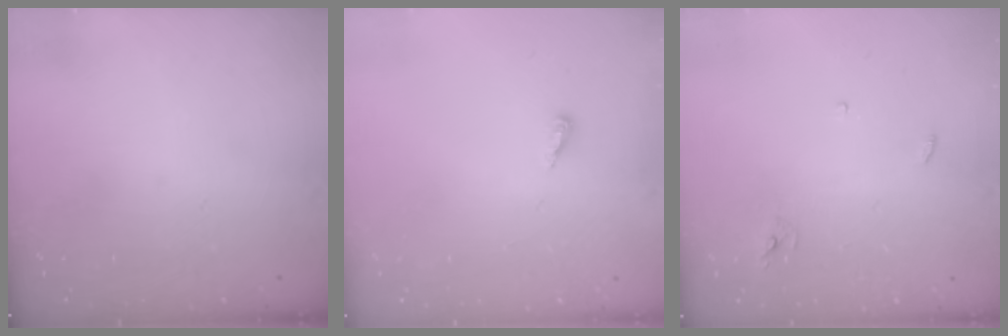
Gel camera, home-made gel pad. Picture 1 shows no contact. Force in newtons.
{"total": 2.8, "press": 2.8, "slide": 0.2}
{"total": 2.4, "press": 2.4, "slide": 0.1}